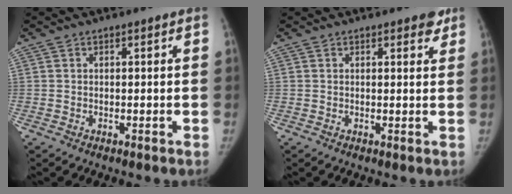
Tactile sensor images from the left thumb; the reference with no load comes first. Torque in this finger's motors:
{"motor_torque": [0.66, -0.20, 0.39, -0.42, 0.07]}